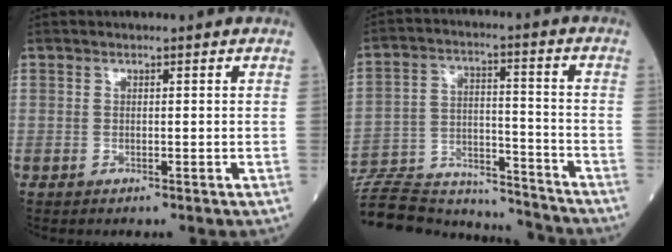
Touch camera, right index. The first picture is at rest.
{"total": 20.9, "force": [-19.9, 3.8, 4.8], "torque": [-0.121, 0.013, -0.306]}